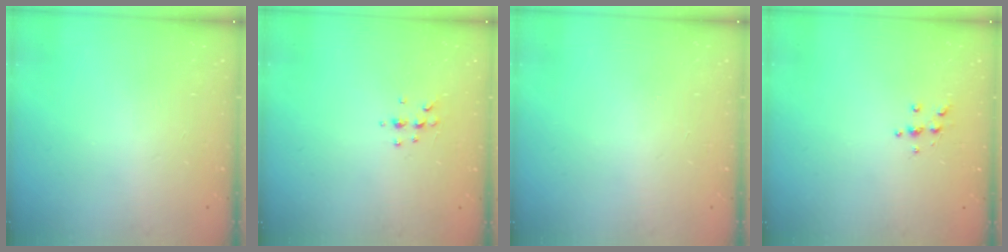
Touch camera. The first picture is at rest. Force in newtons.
{"total": 5.1, "press": 4.9, "slide": 1.4}
{"total": 0.0}
{"total": 4.3, "press": 4.3, "slide": 0.5}